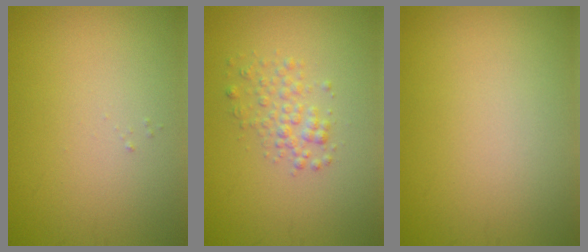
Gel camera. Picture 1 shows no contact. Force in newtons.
{"total": 2.1, "press": 2.1, "slide": 0.1}
{"total": 0.0}